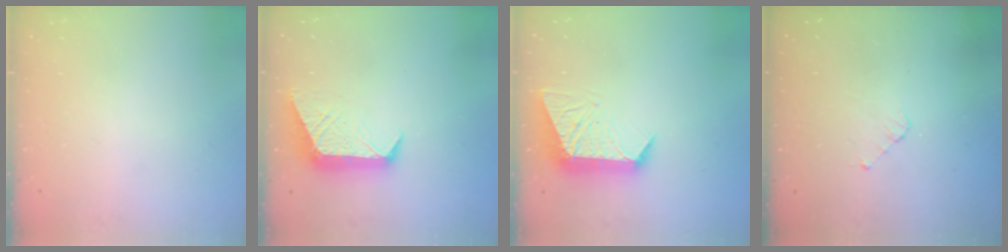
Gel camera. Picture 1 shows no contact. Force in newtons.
{"total": 10.9, "press": 10.9, "slide": 0.3}
{"total": 11.4, "press": 11.3, "slide": 0.9}
{"total": 2.8, "press": 2.8, "slide": 0.2}